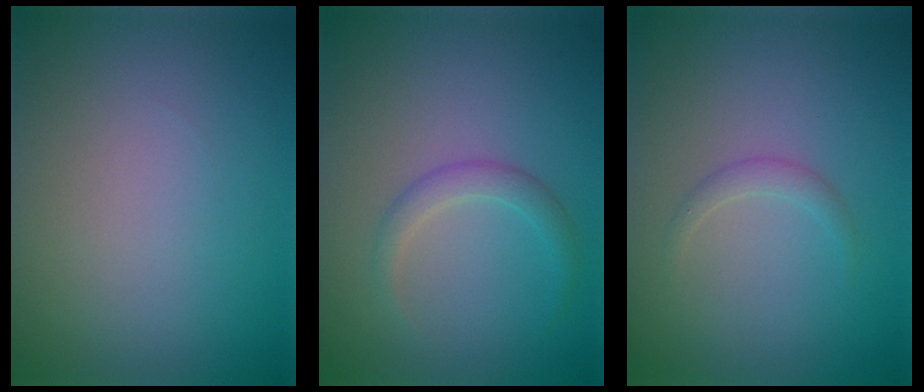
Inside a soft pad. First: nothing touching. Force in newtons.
{"total": 1.7, "press": 1.7, "slide": 0.1}
{"total": 1.1, "press": 1.1, "slide": 0.1}